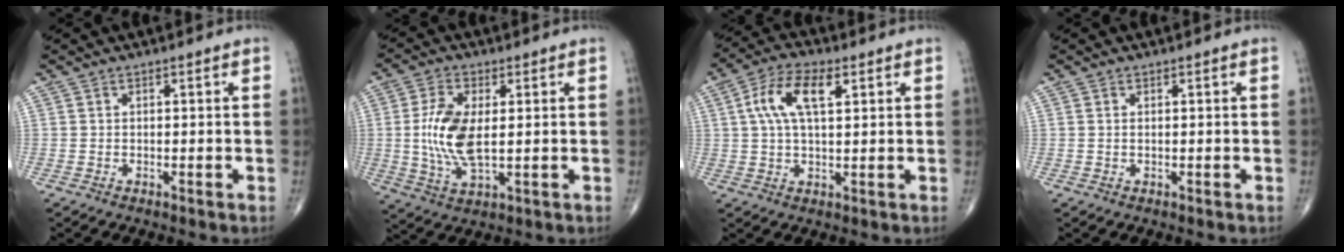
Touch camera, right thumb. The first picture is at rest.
{"total": 10.4, "force": [0.6, 4.8, 9.2], "torque": [-0.196, -0.009, 0.015]}
{"total": 9.4, "force": [2.9, 4.1, 7.9], "torque": [-0.156, 0.013, 0.051]}
{"total": 0.0}